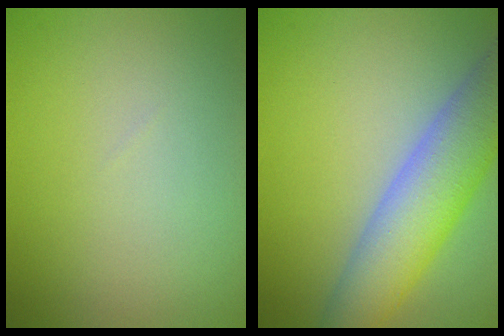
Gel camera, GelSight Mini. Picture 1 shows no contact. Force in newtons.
{"total": 7.6, "press": 7.6, "slide": 0.5}